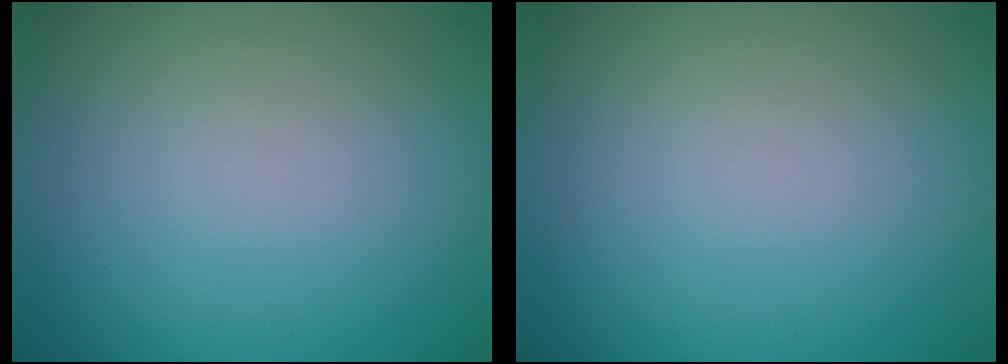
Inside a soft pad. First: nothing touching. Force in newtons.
{"total": 0.0}